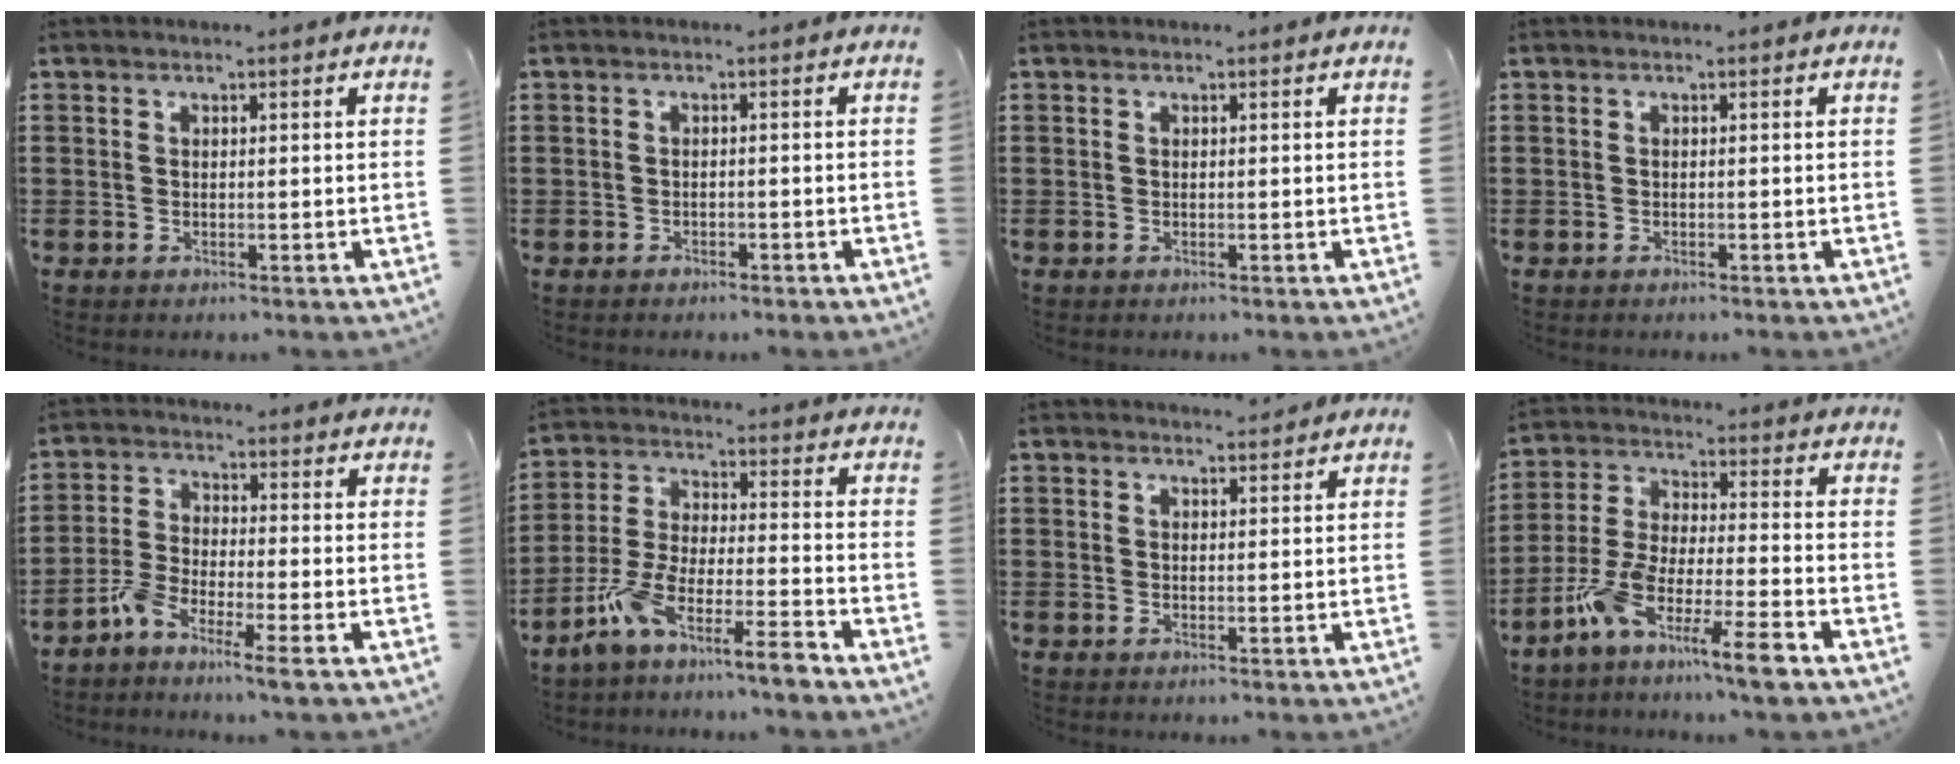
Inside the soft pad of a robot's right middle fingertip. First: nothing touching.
{"total": 0.9, "force": [-0.9, 0.3, 0.1], "torque": [-0.005, 0.000, -0.019]}
{"total": 0.0}
{"total": 0.0}
{"total": 4.6, "force": [-3.7, 0.2, 2.8], "torque": [-0.067, -0.005, -0.074]}
{"total": 8.6, "force": [-7.6, -0.2, 4.0], "torque": [-0.095, -0.009, -0.156]}
{"total": 1.5, "force": [1.5, 0.2, 0.2], "torque": [0.000, 0.000, 0.026]}
{"total": 9.9, "force": [-7.4, 0.6, 6.5], "torque": [-0.146, -0.005, -0.151]}